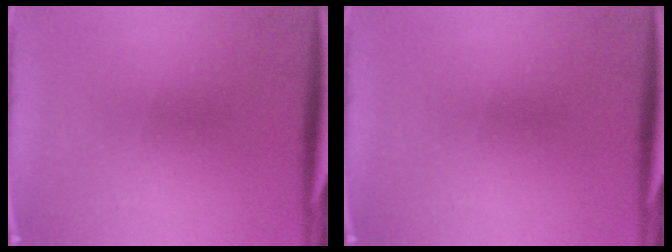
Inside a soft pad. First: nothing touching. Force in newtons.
{"total": 0.0}